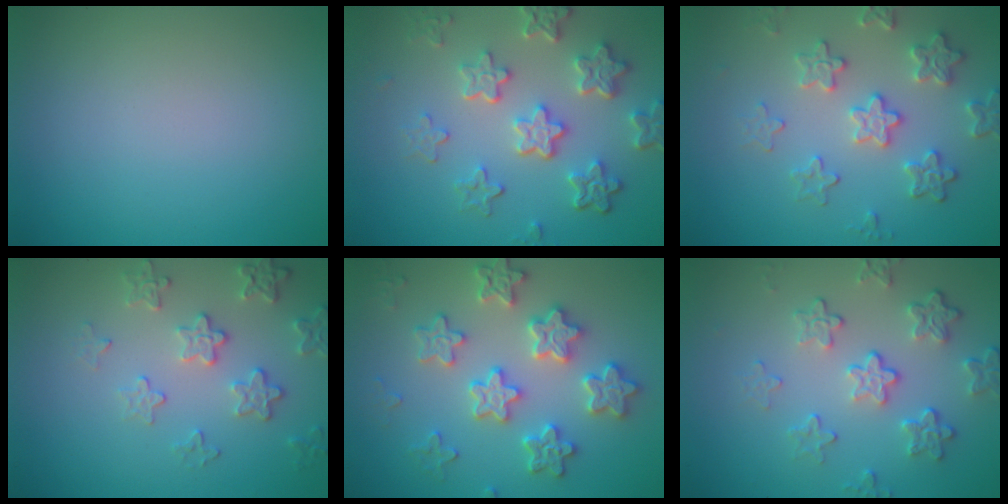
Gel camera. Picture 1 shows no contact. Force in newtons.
{"total": 5.9, "press": 4.4, "slide": 4.0}
{"total": 4.2, "press": 3.7, "slide": 2.0}
{"total": 3.2, "press": 3.0, "slide": 0.9}
{"total": 4.6, "press": 4.5, "slide": 1.0}
{"total": 4.6, "press": 3.4, "slide": 3.1}